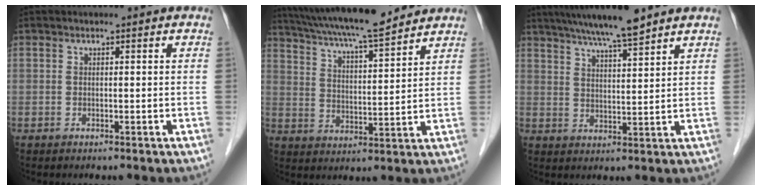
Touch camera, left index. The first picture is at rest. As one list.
[{"total": 16.2, "force": [14.4, 1.3, 7.3], "torque": [-0.134, 0.017, 0.234]}, {"total": 9.2, "force": [7.6, 0.0, 5.2], "torque": [-0.084, 0.015, 0.125]}]